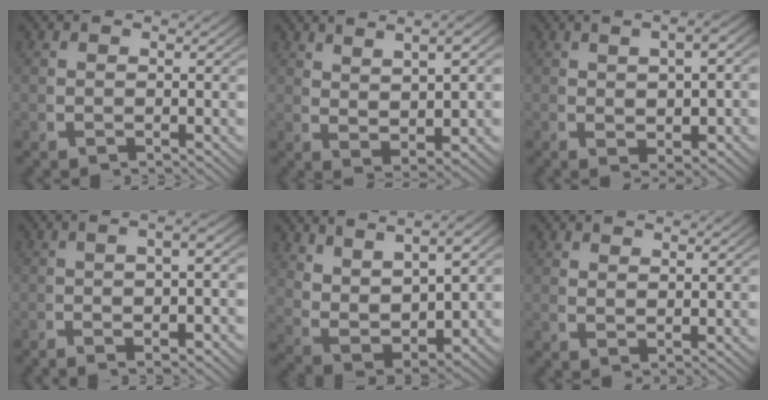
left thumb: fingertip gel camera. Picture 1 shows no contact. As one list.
[{"total": 5.3, "force": [2.5, 2.1, 4.2], "torque": [-0.062, 0.001, 0.052]}, {"total": 4.7, "force": [0.7, 2.2, 4.2], "torque": [-0.046, 0.007, 0.014]}, {"total": 3.8, "force": [-1.2, 0.9, 3.5], "torque": [-0.059, 0.004, -0.022]}, {"total": 8.9, "force": [1.9, 6.0, 6.3], "torque": [-0.140, -0.028, 0.050]}, {"total": 1.4, "force": [1.4, 0.0, 0.4], "torque": [-0.005, -0.004, 0.035]}]